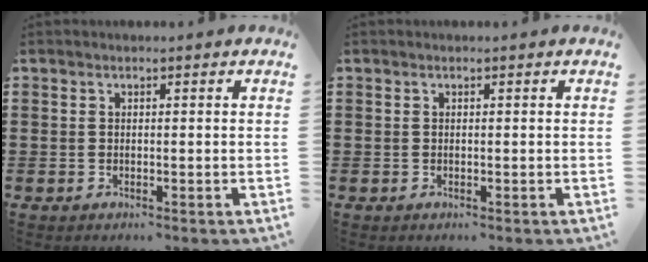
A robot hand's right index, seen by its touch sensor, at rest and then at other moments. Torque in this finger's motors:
{"motor_torque": [-0.87, 1.27, 0.00, 0.00]}